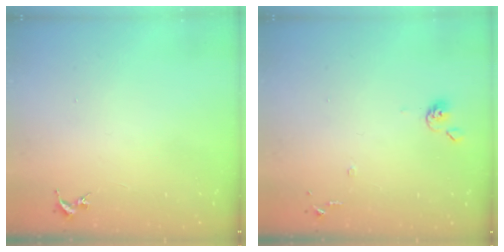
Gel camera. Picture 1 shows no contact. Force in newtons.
{"total": 6.6, "press": 6.6, "slide": 0.6}